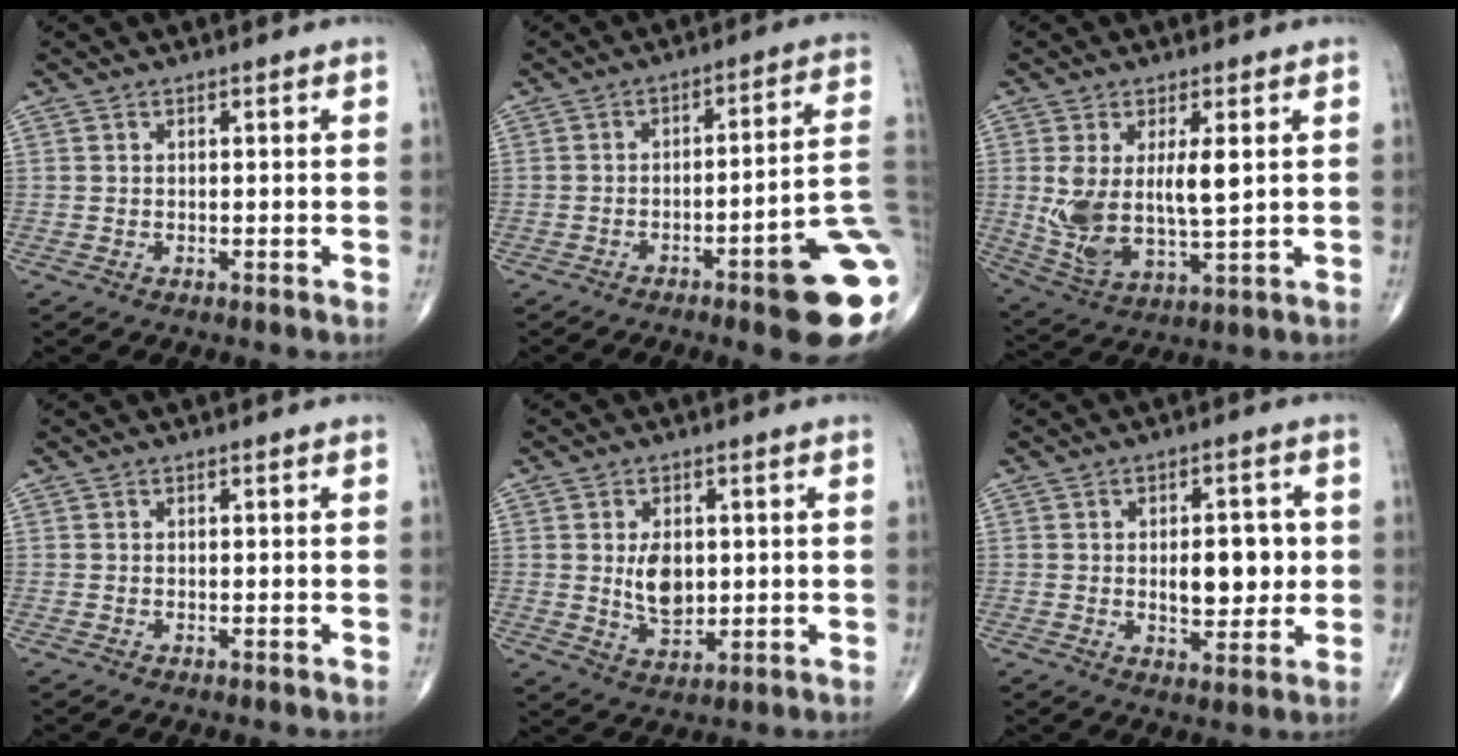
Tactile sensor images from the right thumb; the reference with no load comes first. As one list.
[{"total": 16.7, "force": [-5.8, 2.6, 15.4], "torque": [-0.137, 0.034, -0.073]}, {"total": 12.1, "force": [1.9, 5.0, 10.8], "torque": [-0.211, -0.021, 0.048]}, {"total": 0.0}, {"total": 6.8, "force": [0.7, 4.2, 5.3], "torque": [-0.074, -0.012, 0.021]}, {"total": 8.9, "force": [0.4, 4.5, 7.6], "torque": [-0.081, -0.005, 0.012]}]